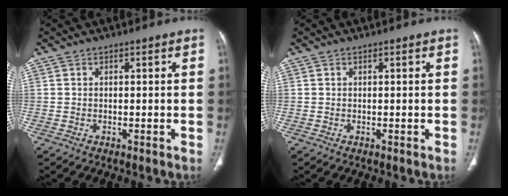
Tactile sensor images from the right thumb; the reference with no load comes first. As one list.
[{"total": 0.0}]